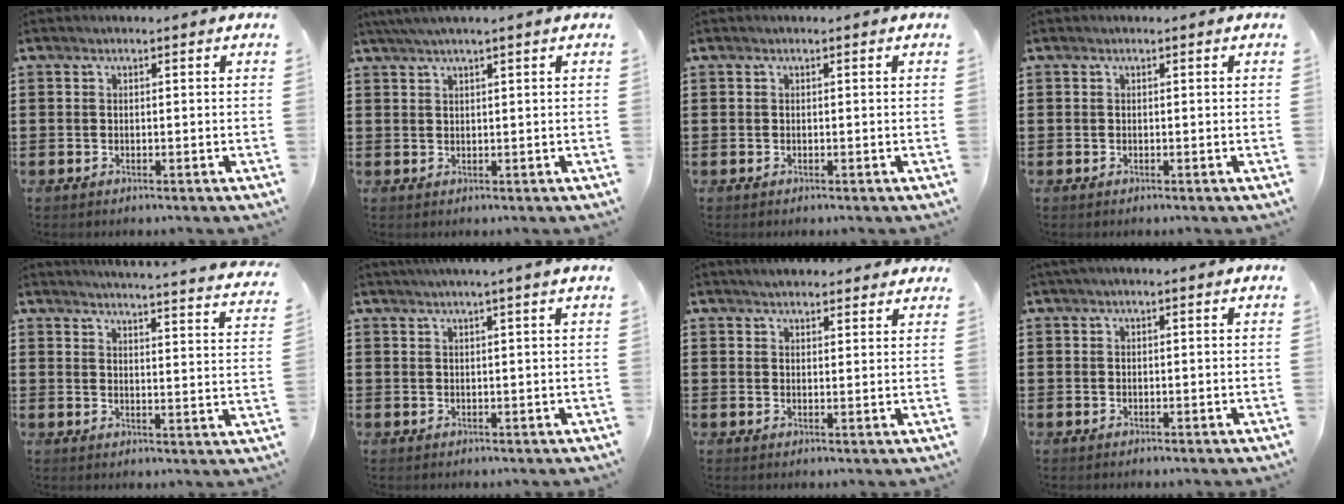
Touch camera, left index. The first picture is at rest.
{"total": 2.1, "force": [1.4, -0.2, 1.5], "torque": [-0.029, 0.001, 0.025]}
{"total": 0.0}
{"total": 0.0}
{"total": 4.0, "force": [3.8, -0.7, 0.9], "torque": [-0.027, -0.035, 0.060]}
{"total": 1.6, "force": [1.2, -0.6, 0.9], "torque": [-0.017, -0.003, 0.022]}
{"total": 3.0, "force": [2.9, 0.6, 0.6], "torque": [-0.017, 0.000, 0.054]}
{"total": 0.6, "force": [0.2, 0.1, 0.6], "torque": [-0.010, 0.000, 0.004]}